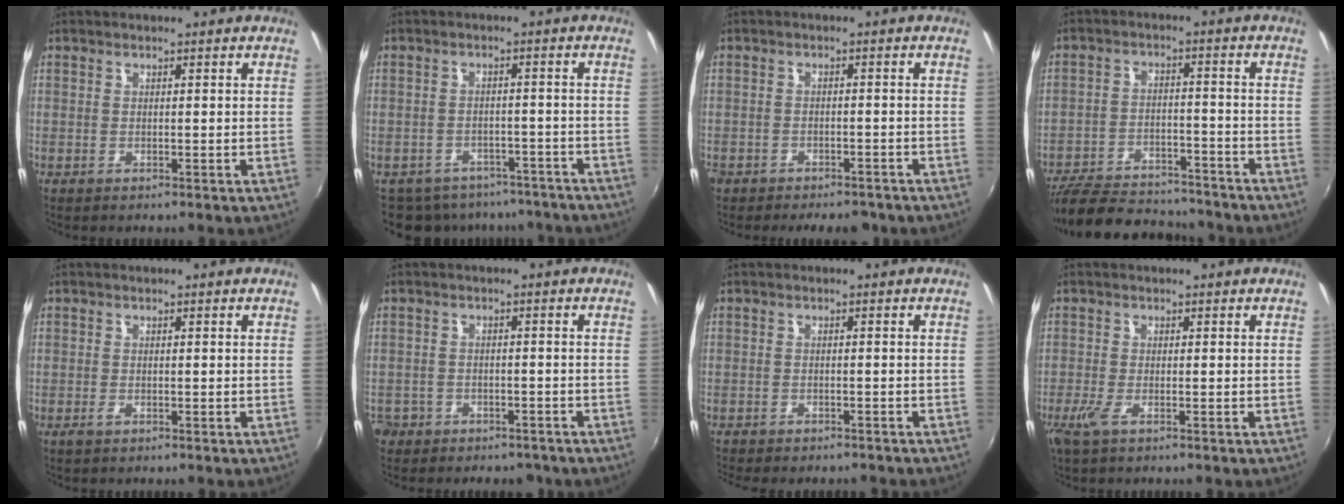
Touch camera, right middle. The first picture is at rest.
{"total": 13.9, "force": [-11.4, 6.8, 4.1], "torque": [-0.094, 0.006, -0.139]}
{"total": 8.0, "force": [-6.3, 3.8, 3.0], "torque": [-0.081, -0.012, -0.090]}
{"total": 19.1, "force": [-16.6, 5.8, 7.4], "torque": [-0.167, -0.007, -0.242]}
{"total": 1.0, "force": [-0.6, 0.4, 0.6], "torque": [-0.012, -0.003, -0.012]}
{"total": 7.6, "force": [-4.9, 5.4, 1.9], "torque": [-0.061, 0.012, -0.064]}
{"total": 6.4, "force": [-5.7, 1.6, 2.5], "torque": [-0.059, -0.016, -0.082]}
{"total": 2.5, "force": [-1.4, 0.3, 2.1], "torque": [-0.045, -0.009, -0.027]}